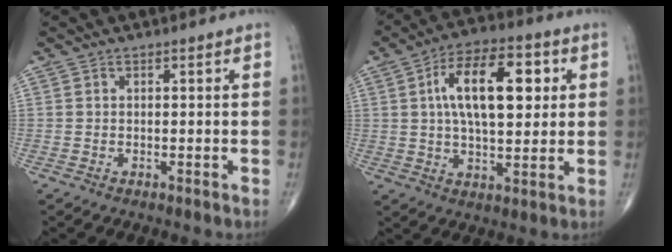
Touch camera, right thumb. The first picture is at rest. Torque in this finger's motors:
{"motor_torque": [-0.02, 0.75, 0.57, 0.38, 0.13]}